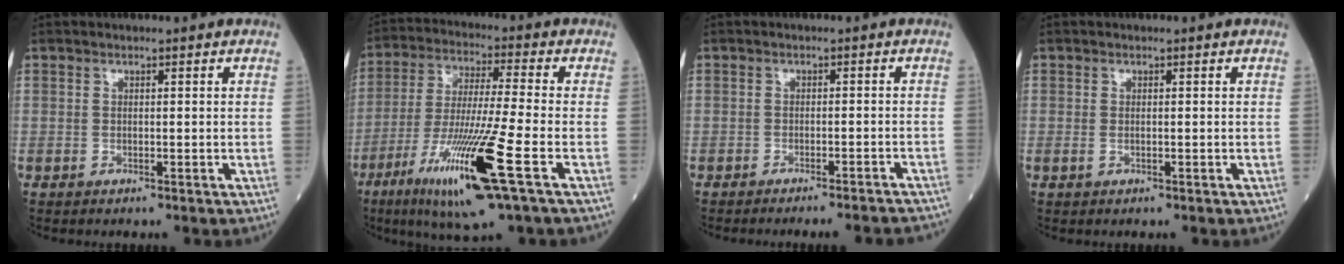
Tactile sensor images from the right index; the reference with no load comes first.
{"total": 16.4, "force": [-7.0, -0.2, 14.8], "torque": [-0.304, -0.038, -0.129]}
{"total": 10.0, "force": [-9.6, 0.5, 2.9], "torque": [-0.020, -0.002, -0.106]}
{"total": 0.9, "force": [-0.1, 0.5, 0.7], "torque": [-0.016, -0.001, -0.002]}